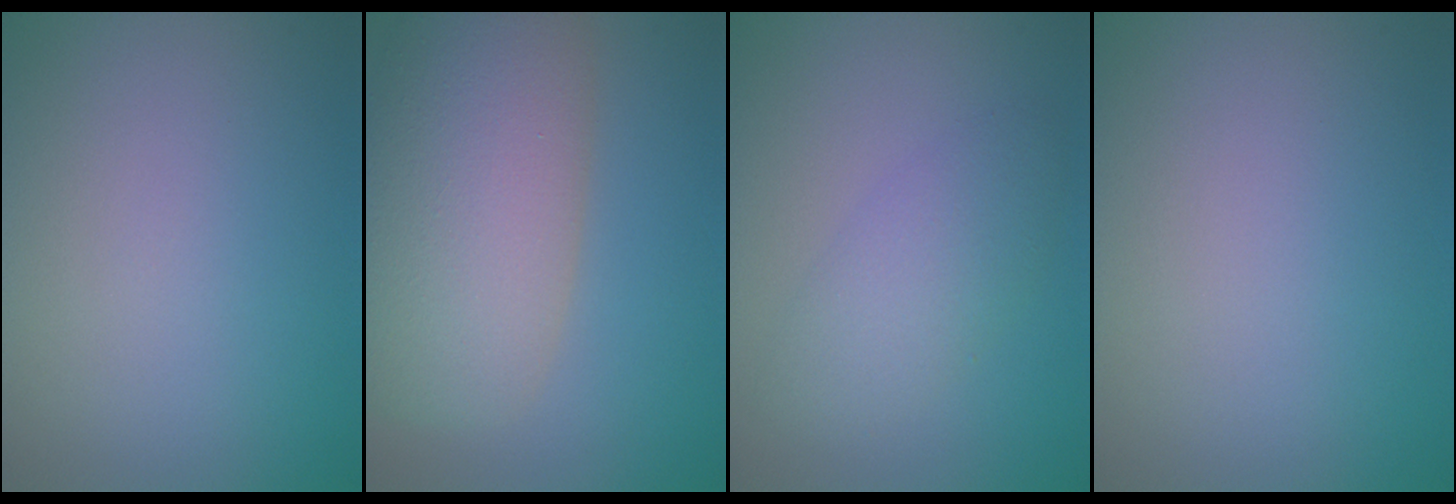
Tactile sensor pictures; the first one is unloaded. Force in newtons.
{"total": 9.6, "press": 9.6, "slide": 0.7}
{"total": 3.2, "press": 3.2, "slide": 0.0}
{"total": 0.0}